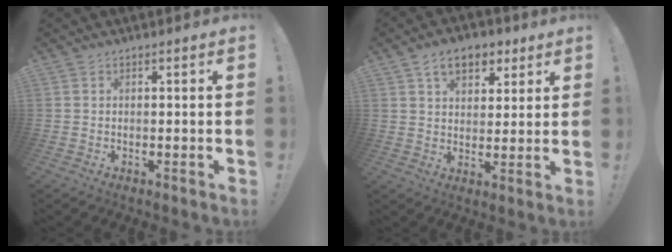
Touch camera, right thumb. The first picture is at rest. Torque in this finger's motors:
{"motor_torque": [0.56, 1.20, 0.13, 0.00, 0.01]}